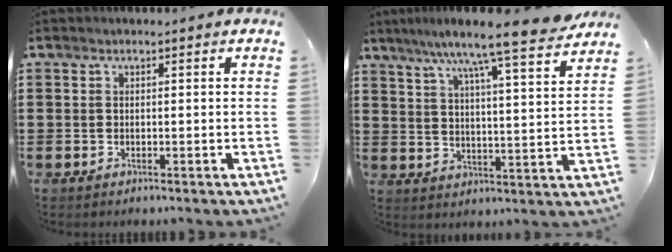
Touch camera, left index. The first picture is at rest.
{"total": 9.5, "force": [8.2, -0.9, 4.7], "torque": [-0.105, -0.052, 0.130]}